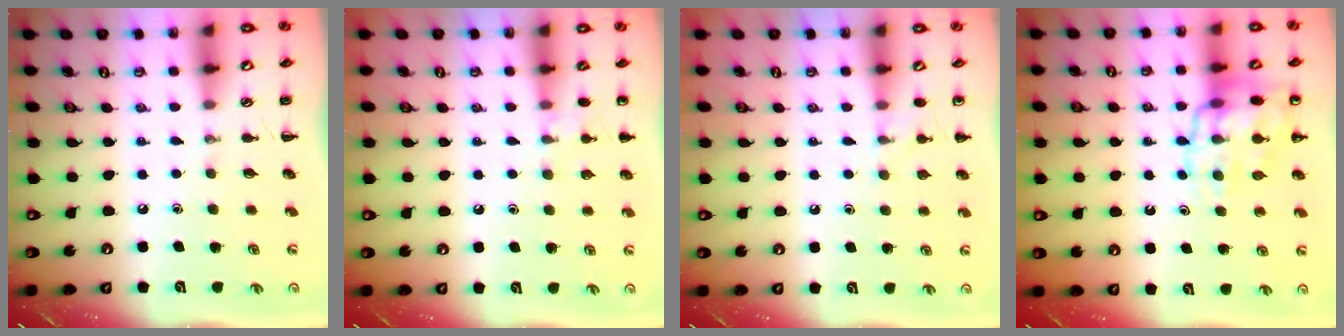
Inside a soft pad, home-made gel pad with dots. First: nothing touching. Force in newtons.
{"total": 6.3, "press": 6.0, "slide": 1.9}
{"total": 6.0, "press": 5.7, "slide": 1.8}
{"total": 13.6, "press": 13.5, "slide": 1.8}